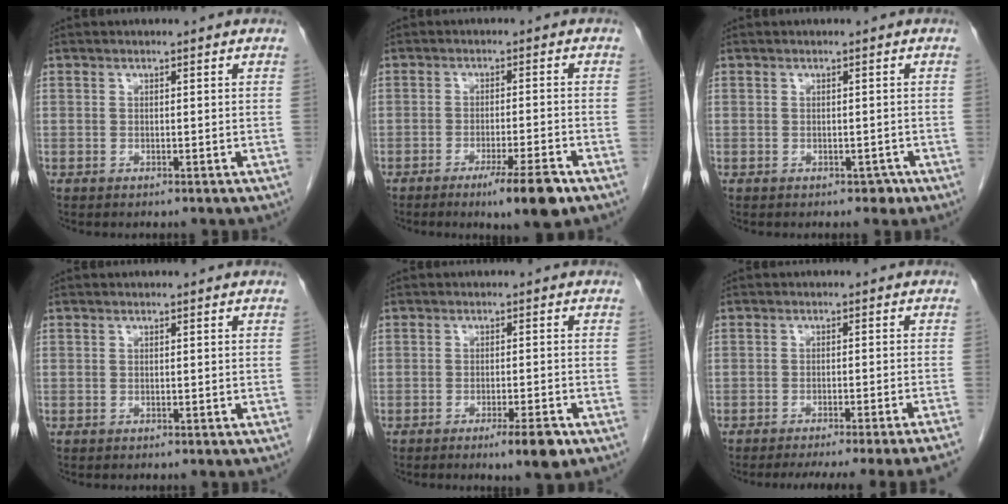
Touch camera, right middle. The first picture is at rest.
{"total": 6.8, "force": [-4.2, -0.1, 5.3], "torque": [-0.080, -0.014, -0.066]}
{"total": 1.1, "force": [-0.6, 0.8, 0.5], "torque": [-0.002, 0.003, -0.004]}
{"total": 0.0}
{"total": 4.2, "force": [-2.6, 0.2, 3.4], "torque": [-0.047, -0.008, -0.038]}
{"total": 16.2, "force": [-14.7, -1.6, 6.7], "torque": [-0.056, -0.027, -0.183]}